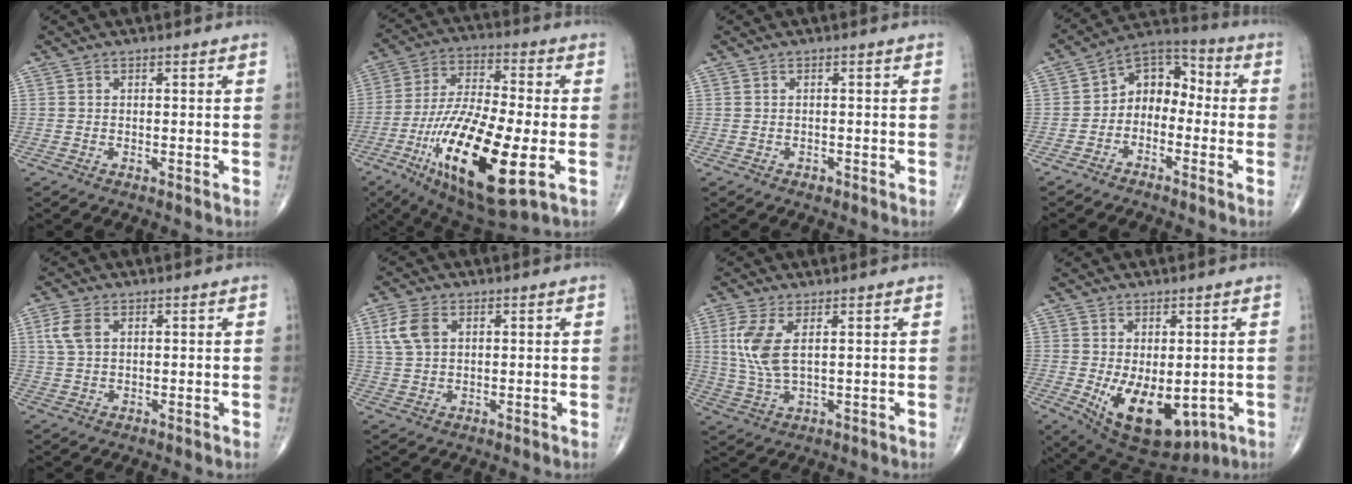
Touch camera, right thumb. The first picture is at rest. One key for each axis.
{"total": 23.9, "fx": -7.0, "fy": 7.3, "fz": 21.6, "tx": -0.434, "ty": -0.006, "tz": -0.113}
{"total": 0.6, "fx": -0.3, "fy": 0.4, "fz": 0.2, "tx": 0.001, "ty": 0.001, "tz": -0.005}
{"total": 9.0, "fx": -1.7, "fy": 6.7, "fz": 5.8, "tx": -0.058, "ty": 0.050, "tz": -0.050}
{"total": 4.6, "fx": 1.6, "fy": 2.8, "fz": 3.3, "tx": -0.078, "ty": 0.006, "tz": 0.034}
{"total": 6.1, "fx": 2.2, "fy": 3.9, "fz": 4.1, "tx": -0.086, "ty": 0.002, "tz": 0.045}
{"total": 7.8, "fx": 2.2, "fy": 3.1, "fz": 6.9, "tx": -0.164, "ty": -0.009, "tz": 0.051}
{"total": 13.5, "fx": -2.9, "fy": 7.5, "fz": 10.9, "tx": -0.160, "ty": -0.012, "tz": -0.017}